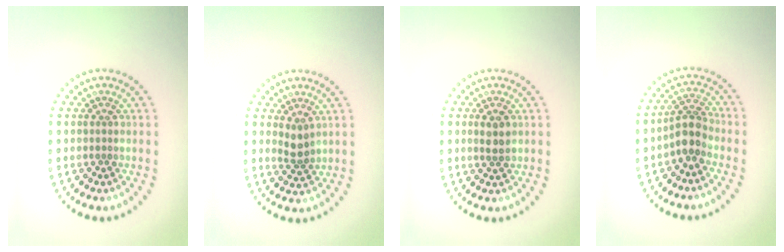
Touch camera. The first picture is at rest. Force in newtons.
{"total": 1.8, "press": 1.4, "slide": 1.1}
{"total": 1.9, "press": 1.8, "slide": 0.3}
{"total": 2.8, "press": 2.3, "slide": 1.6}